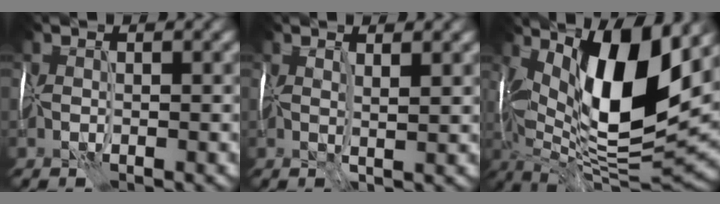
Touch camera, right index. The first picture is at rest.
{"total": 2.0, "force": [1.1, 0.3, 1.7], "torque": [-0.025, 0.000, 0.020]}
{"total": 14.0, "force": [4.8, 4.6, 12.4], "torque": [-0.207, -0.004, 0.082]}